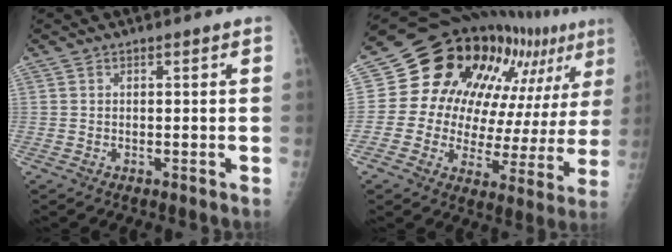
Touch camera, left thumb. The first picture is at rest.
{"total": 22.3, "force": [11.7, 10.8, 15.6], "torque": [-0.184, -0.018, 0.165]}